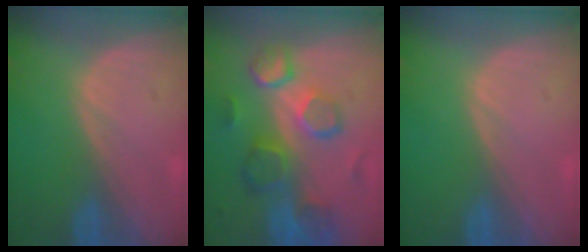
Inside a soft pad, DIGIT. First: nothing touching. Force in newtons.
{"total": 10.5, "press": 9.1, "slide": 5.2}
{"total": 0.0}